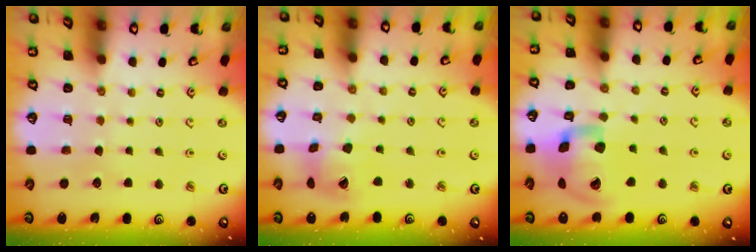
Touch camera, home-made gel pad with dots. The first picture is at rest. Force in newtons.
{"total": 13.7, "press": 13.6, "slide": 1.9}
{"total": 19.5, "press": 19.2, "slide": 2.9}